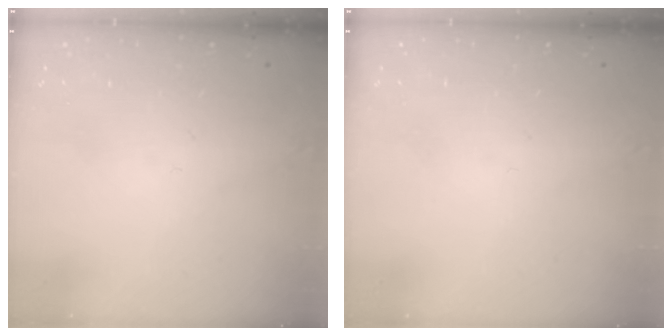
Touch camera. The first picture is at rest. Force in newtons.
{"total": 0.0}